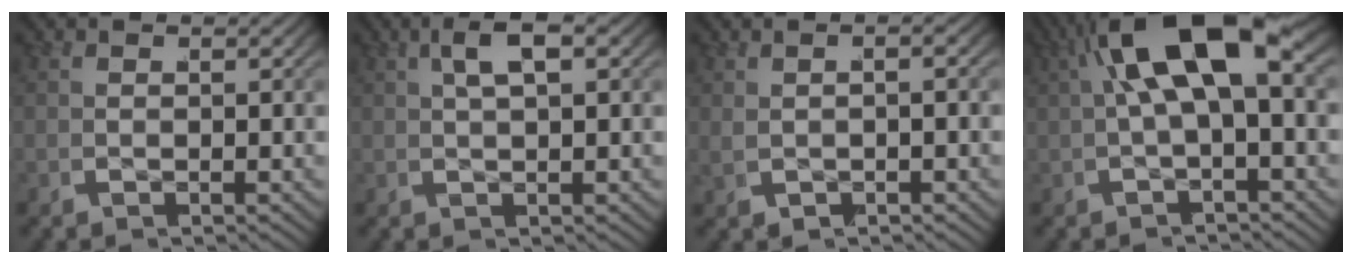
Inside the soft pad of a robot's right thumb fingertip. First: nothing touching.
{"total": 3.0, "force": [1.4, 0.2, 2.6], "torque": [-0.041, 0.017, 0.023]}
{"total": 0.5, "force": [-0.3, -0.3, 0.4], "torque": [-0.016, 0.004, -0.005]}
{"total": 8.3, "force": [1.7, 3.3, 7.5], "torque": [-0.149, 0.021, 0.022]}